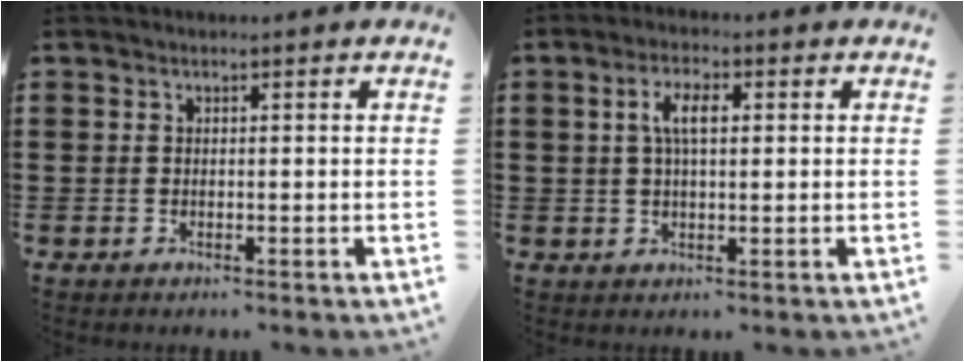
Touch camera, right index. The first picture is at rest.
{"total": 4.4, "force": [0.8, 1.7, 3.9], "torque": [-0.081, 0.011, 0.010]}